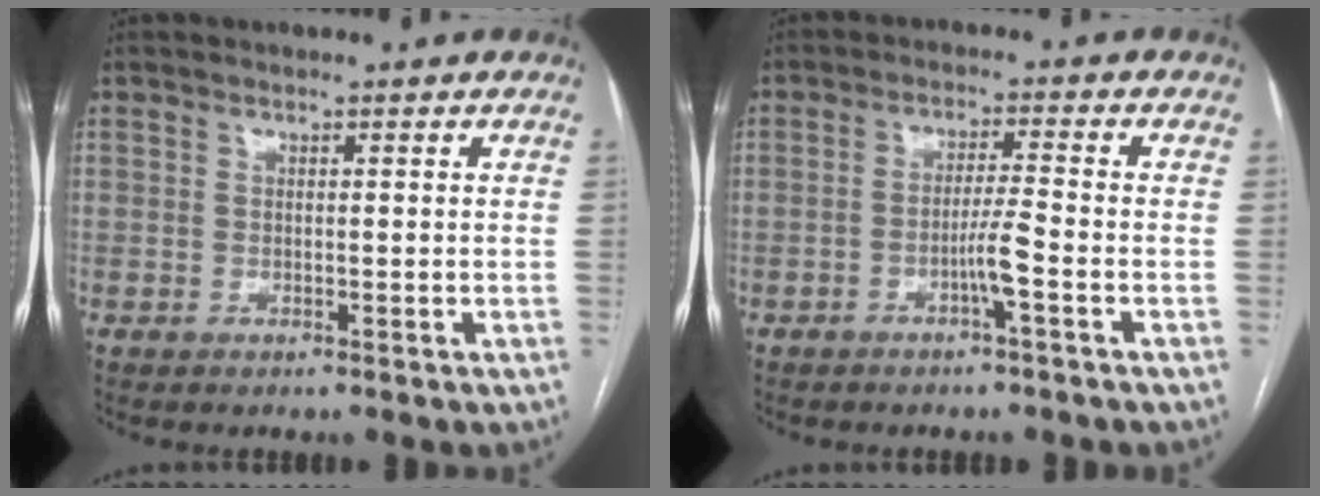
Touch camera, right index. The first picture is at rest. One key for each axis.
{"total": 3.8, "fx": -1.7, "fy": -0.6, "fz": 3.3, "tx": -0.062, "ty": 0.002, "tz": -0.030}